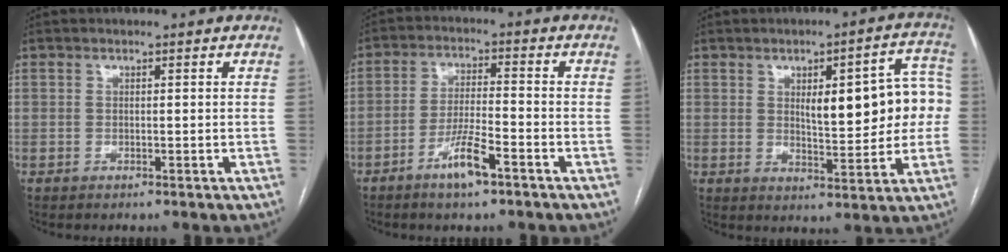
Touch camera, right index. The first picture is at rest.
{"total": 6.5, "force": [-3.9, 0.8, 5.1], "torque": [-0.102, -0.002, -0.072]}
{"total": 13.1, "force": [1.5, 3.9, 12.4], "torque": [-0.153, 0.029, 0.025]}